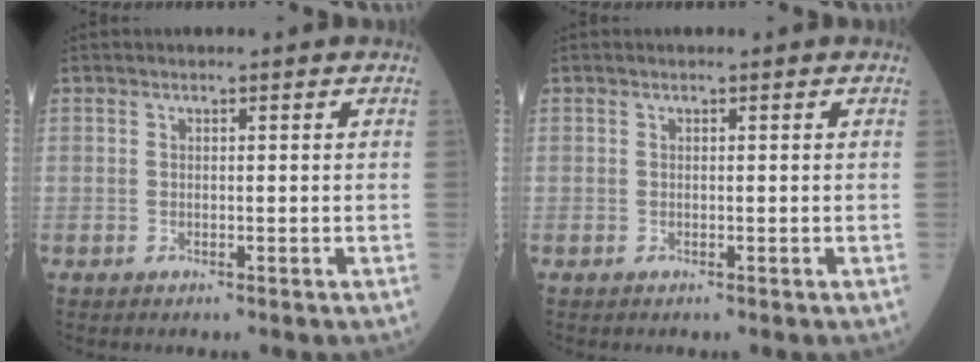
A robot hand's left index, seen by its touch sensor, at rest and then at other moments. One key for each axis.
{"total": 0.0}